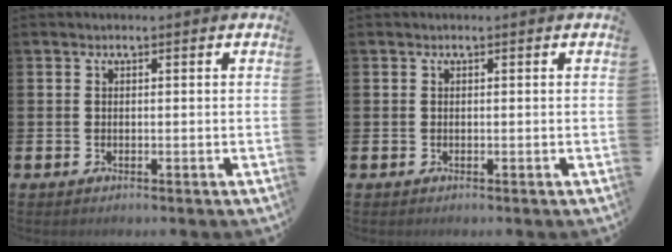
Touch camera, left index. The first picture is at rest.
{"total": 0.0}